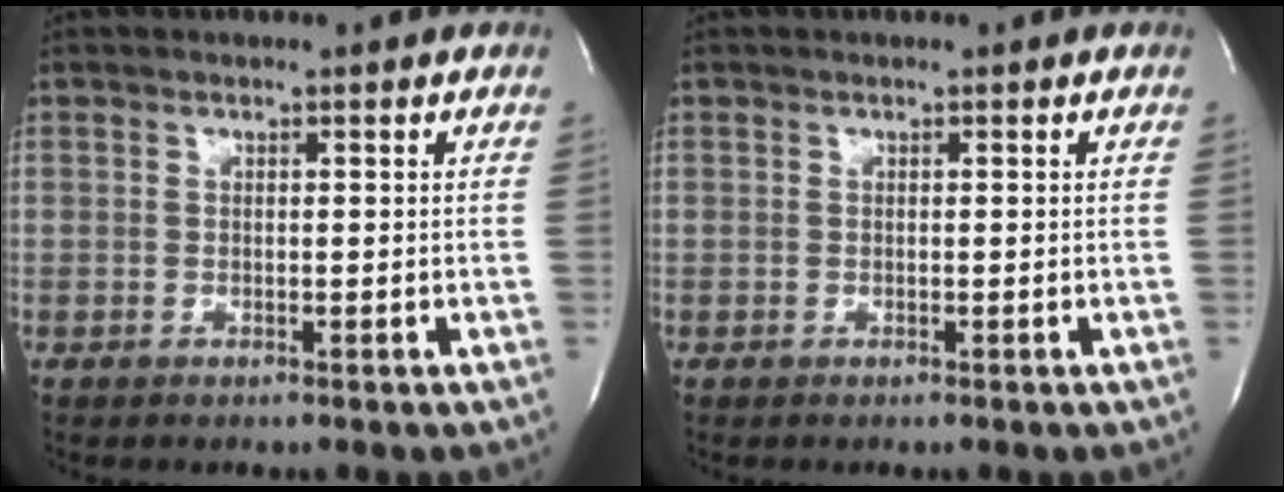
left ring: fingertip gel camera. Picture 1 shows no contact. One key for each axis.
{"total": 0.0}